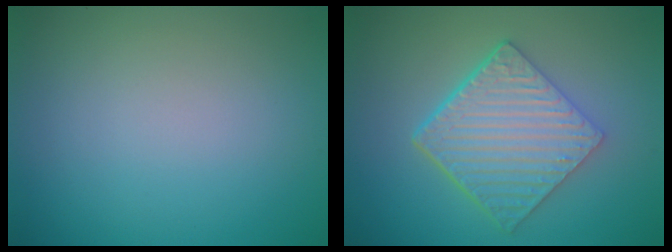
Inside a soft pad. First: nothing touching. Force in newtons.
{"total": 6.7, "press": 4.5, "slide": 4.9}